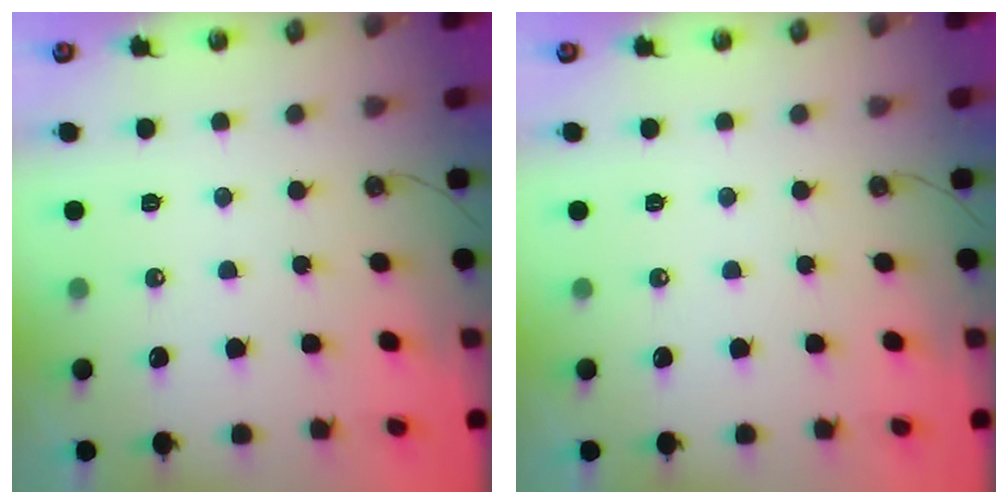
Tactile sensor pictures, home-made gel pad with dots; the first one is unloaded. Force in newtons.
{"total": 0.0}